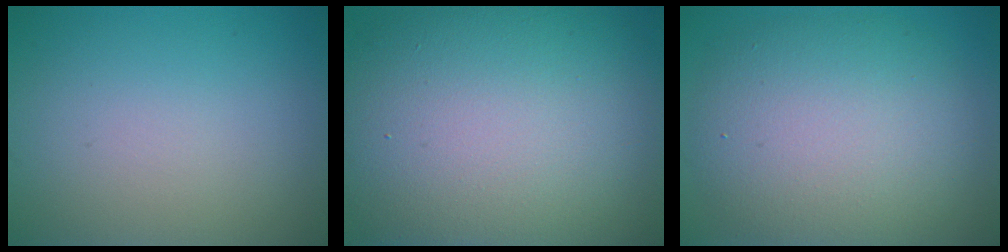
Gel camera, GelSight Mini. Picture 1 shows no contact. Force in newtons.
{"total": 16.6, "press": 16.6, "slide": 0.7}
{"total": 9.1, "press": 9.0, "slide": 0.7}